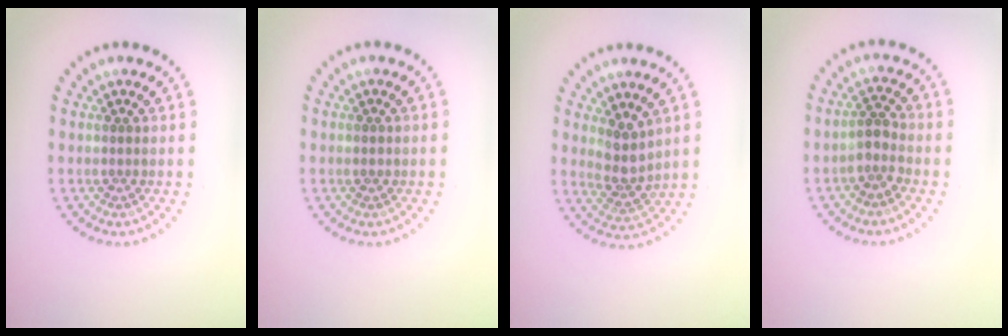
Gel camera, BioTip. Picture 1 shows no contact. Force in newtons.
{"total": 0.8, "press": 0.7, "slide": 0.2}
{"total": 2.9, "press": 2.4, "slide": 1.6}
{"total": 2.0, "press": 1.7, "slide": 1.2}